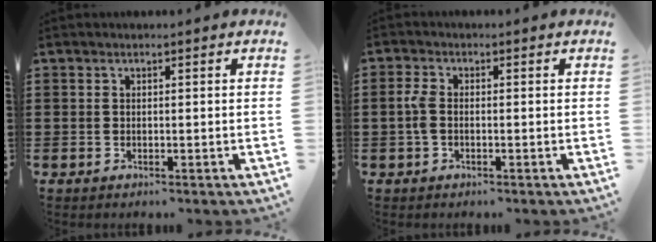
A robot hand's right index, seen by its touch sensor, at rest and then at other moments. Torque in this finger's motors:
{"motor_torque": [0.64, -0.17, 0.32, 0.08]}